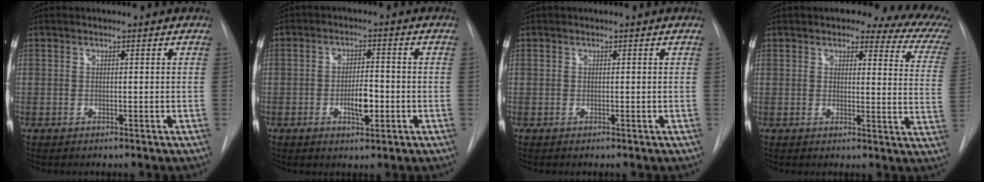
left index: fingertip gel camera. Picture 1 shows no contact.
{"total": 4.8, "force": [-1.5, 1.7, 4.3], "torque": [-0.070, 0.001, -0.021]}
{"total": 0.0}
{"total": 12.1, "force": [8.7, 3.9, 7.4], "torque": [-0.066, -0.013, 0.070]}